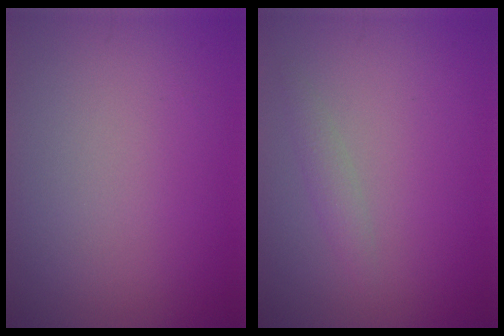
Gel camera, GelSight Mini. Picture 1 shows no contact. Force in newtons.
{"total": 1.2, "press": 1.2, "slide": 0.1}